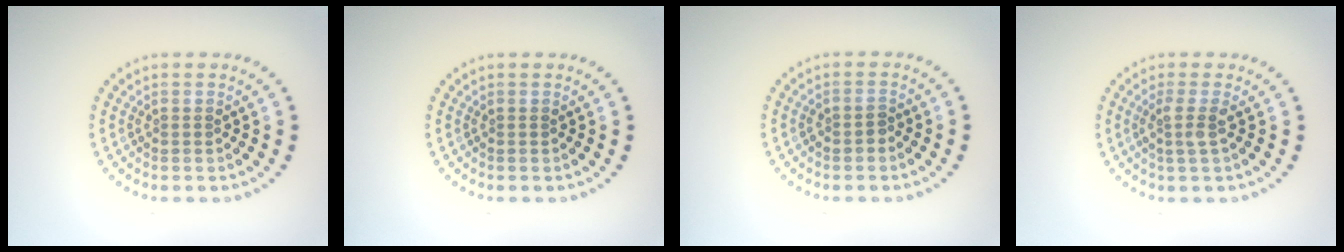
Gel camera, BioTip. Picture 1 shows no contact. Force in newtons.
{"total": 0.0}
{"total": 1.1, "press": 1.0, "slide": 0.4}
{"total": 1.8, "press": 1.2, "slide": 1.3}